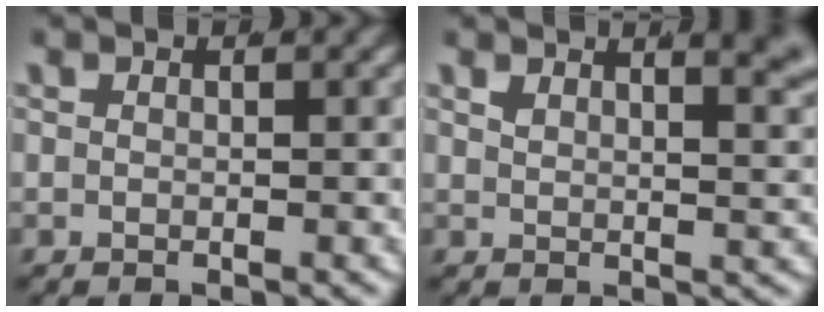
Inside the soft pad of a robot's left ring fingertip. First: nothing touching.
{"total": 5.9, "force": [3.6, 2.2, 4.1], "torque": [-0.033, 0.010, 0.052]}